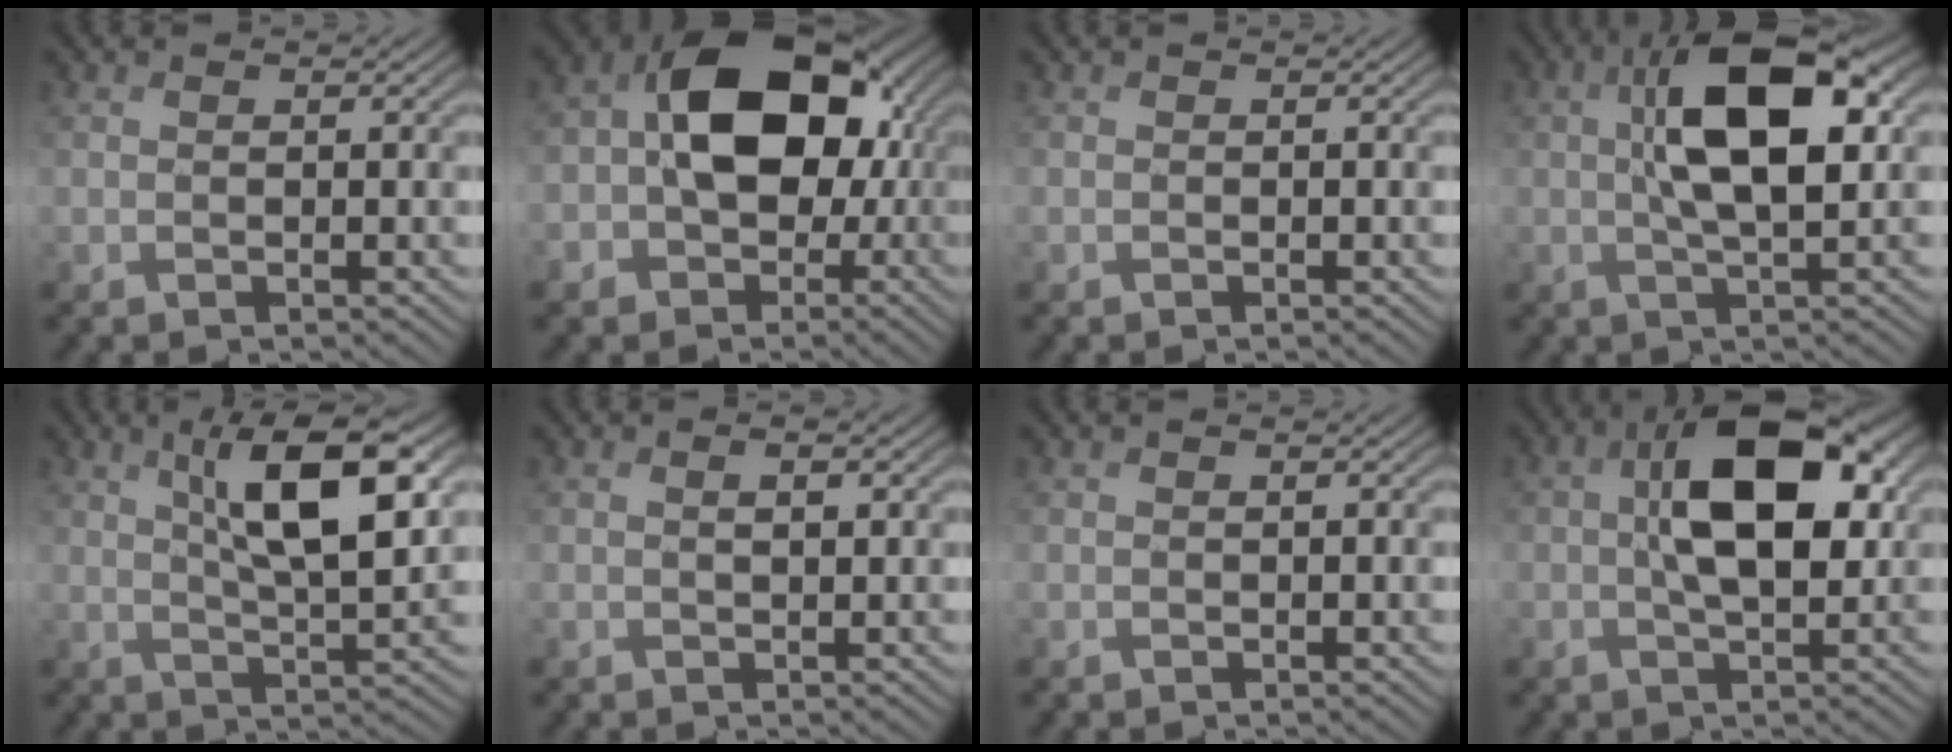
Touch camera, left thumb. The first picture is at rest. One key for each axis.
{"total": 13.7, "fx": -0.5, "fy": 9.8, "fz": 9.5, "tx": -0.161, "ty": 0.003, "tz": -0.018}
{"total": 0.0}
{"total": 11.4, "fx": 2.1, "fy": 4.5, "fz": 10.3, "tx": -0.188, "ty": 0.009, "tz": 0.032}
{"total": 10.6, "fx": 3.7, "fy": 3.3, "fz": 9.3, "tx": -0.155, "ty": 0.004, "tz": 0.058}
{"total": 1.7, "fx": 0.7, "fy": 0.6, "fz": 1.5, "tx": -0.021, "ty": -0.004, "tz": 0.014}
{"total": 0.0}
{"total": 11.1, "fx": 1.6, "fy": 5.5, "fz": 9.5, "tx": -0.166, "ty": 0.010, "tz": 0.021}